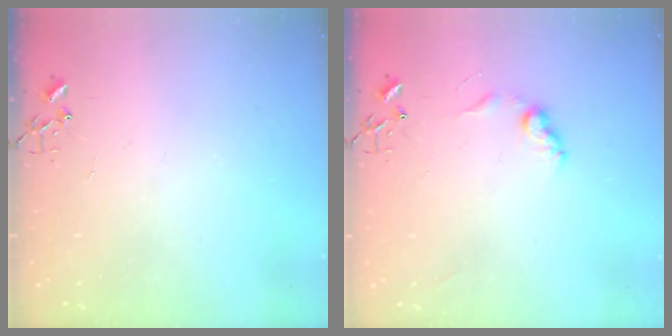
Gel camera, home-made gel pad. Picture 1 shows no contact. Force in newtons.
{"total": 7.9, "press": 7.9, "slide": 0.5}